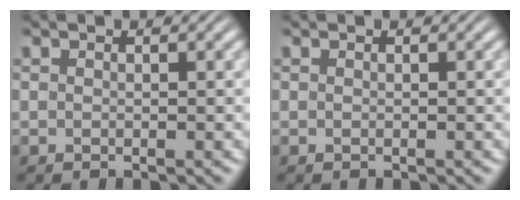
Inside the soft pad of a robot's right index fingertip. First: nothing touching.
{"total": 0.0}